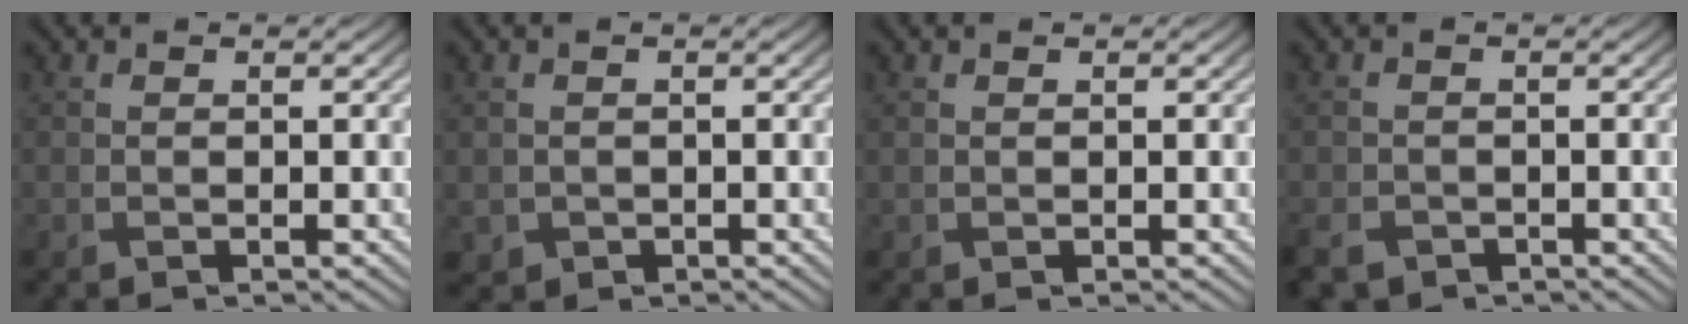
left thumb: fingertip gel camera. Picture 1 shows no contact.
{"total": 1.5, "force": [-0.4, 1.4, 0.2], "torque": [-0.010, -0.010, -0.007]}
{"total": 0.0}
{"total": 3.0, "force": [-2.3, 1.7, 1.1], "torque": [-0.033, -0.011, -0.049]}